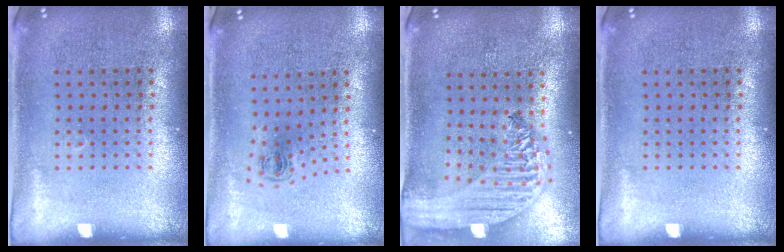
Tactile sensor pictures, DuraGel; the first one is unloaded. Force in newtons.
{"total": 0.5, "press": 0.4, "slide": 0.4}
{"total": 2.5, "press": 2.2, "slide": 1.4}
{"total": 0.0}